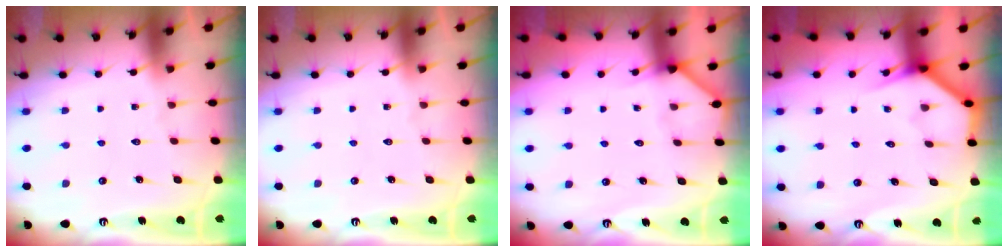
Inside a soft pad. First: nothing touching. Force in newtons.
{"total": 0.0}
{"total": 3.5, "press": 3.4, "slide": 0.4}
{"total": 3.8, "press": 3.8, "slide": 0.3}